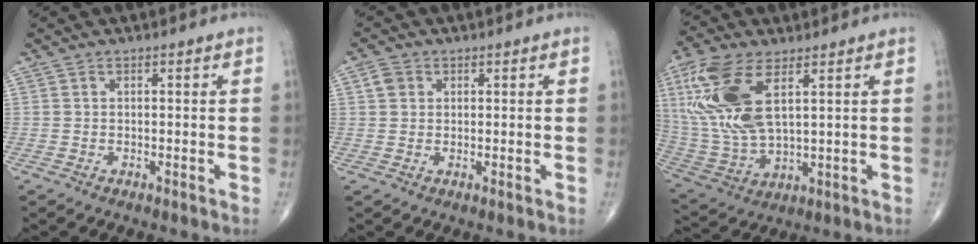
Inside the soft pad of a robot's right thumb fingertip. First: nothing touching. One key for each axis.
{"total": 2.5, "fx": 0.8, "fy": 2.1, "fz": 1.0, "tx": -0.012, "ty": 0.002, "tz": 0.013}
{"total": 17.3, "fx": 5.9, "fy": 7.6, "fz": 14.3, "tx": -0.324, "ty": -0.014, "tz": 0.122}